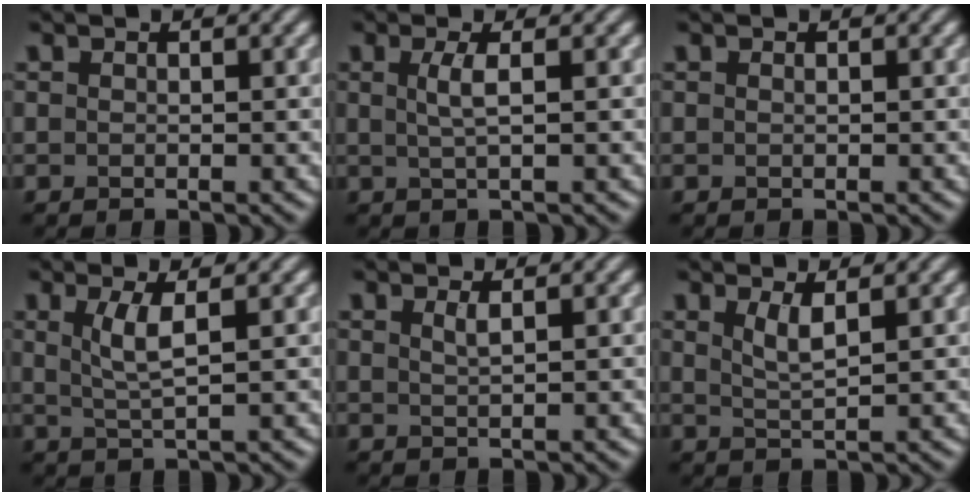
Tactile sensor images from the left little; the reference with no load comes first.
{"total": 2.1, "force": [0.4, 0.5, 2.0], "torque": [-0.039, 0.001, 0.006]}
{"total": 0.0}
{"total": 2.9, "force": [0.9, 0.6, 2.7], "torque": [-0.055, -0.003, 0.019]}
{"total": 1.2, "force": [0.6, 0.4, 1.0], "torque": [-0.013, 0.002, 0.008]}
{"total": 2.1, "force": [1.0, 0.5, 1.7], "torque": [-0.035, -0.004, 0.021]}